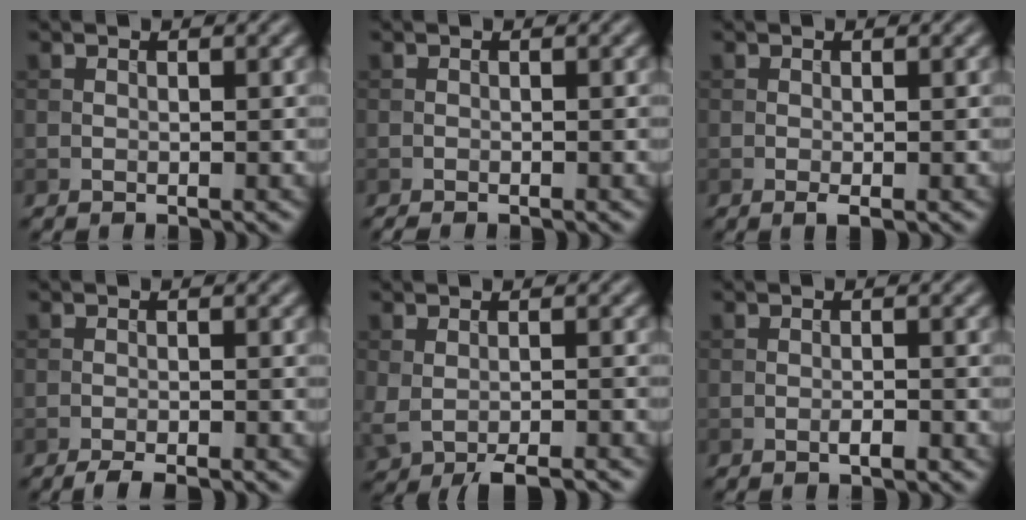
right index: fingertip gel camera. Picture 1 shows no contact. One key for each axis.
{"total": 0.6, "fx": -0.5, "fy": 0.0, "fz": 0.3, "tx": -0.002, "ty": 0.000, "tz": -0.010}
{"total": 0.8, "fx": -0.3, "fy": 0.1, "fz": 0.7, "tx": -0.014, "ty": -0.005, "tz": -0.005}
{"total": 2.2, "fx": -1.8, "fy": 0.3, "fz": 1.2, "tx": -0.019, "ty": -0.001, "tz": -0.032}
{"total": 4.1, "fx": -2.7, "fy": 1.2, "fz": 2.8, "tx": -0.054, "ty": -0.014, "tz": -0.039}
{"total": 1.1, "fx": -0.6, "fy": 0.2, "fz": 0.9, "tx": -0.015, "ty": 0.000, "tz": -0.010}